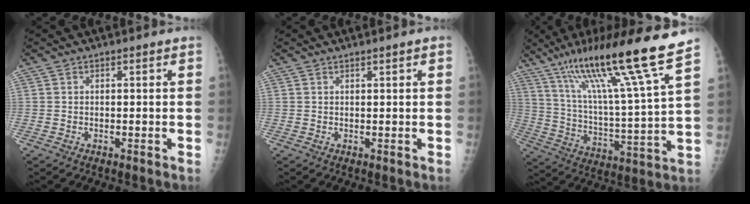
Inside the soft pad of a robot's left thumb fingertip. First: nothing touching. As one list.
[{"total": 1.0, "force": [0.6, 0.0, 0.7], "torque": [-0.011, -0.002, 0.009]}, {"total": 21.5, "force": [15.0, 0.0, 15.4], "torque": [-0.237, -0.065, 0.258]}]